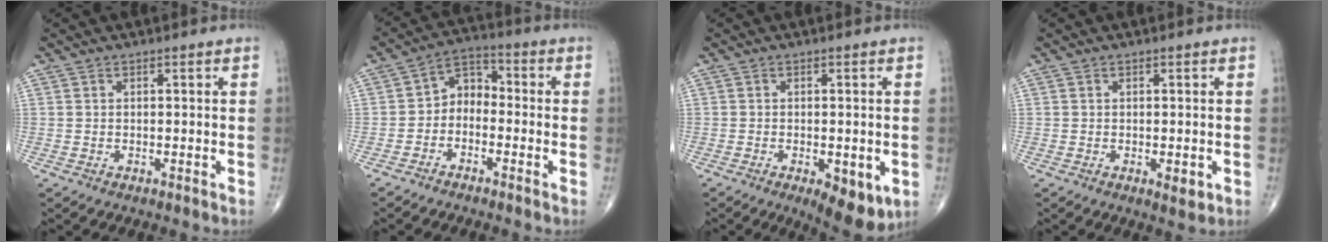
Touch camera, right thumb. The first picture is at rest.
{"total": 5.9, "force": [-1.8, 4.4, 3.4], "torque": [-0.035, 0.035, -0.050]}
{"total": 8.2, "force": [-2.7, 3.4, 7.0], "torque": [-0.087, -0.014, -0.033]}
{"total": 2.6, "force": [-0.5, 1.1, 2.2], "torque": [-0.026, -0.006, -0.004]}